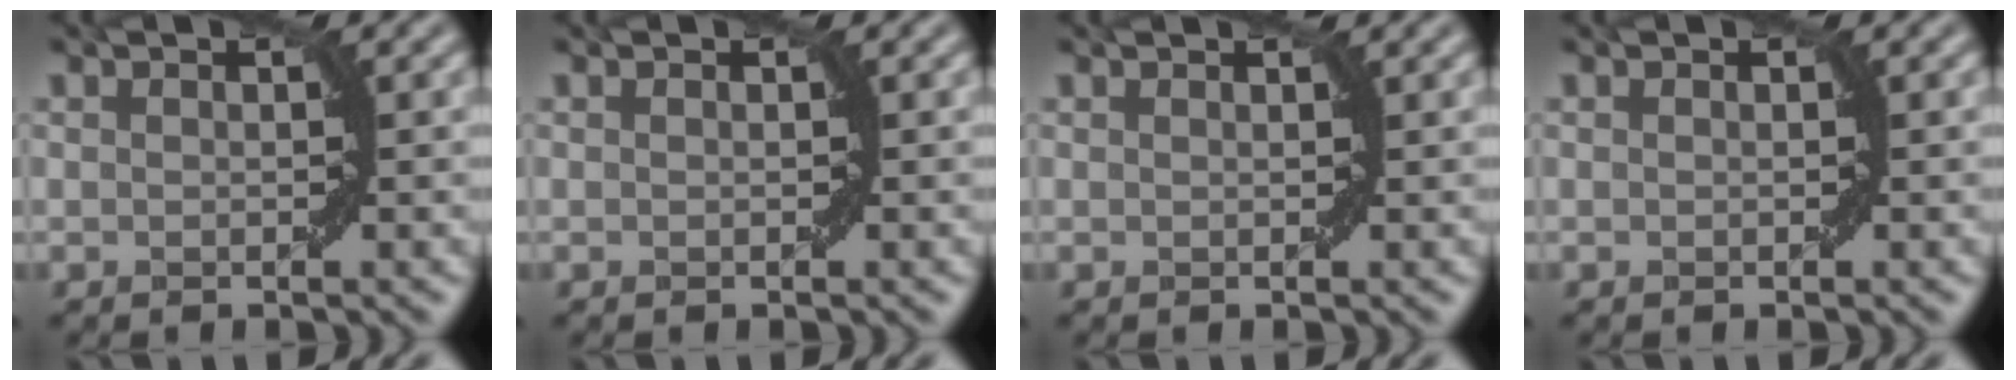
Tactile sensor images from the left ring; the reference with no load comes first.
{"total": 0.0}
{"total": 0.6, "force": [0.6, -0.1, 0.2], "torque": [-0.003, -0.001, 0.009]}
{"total": 0.0}